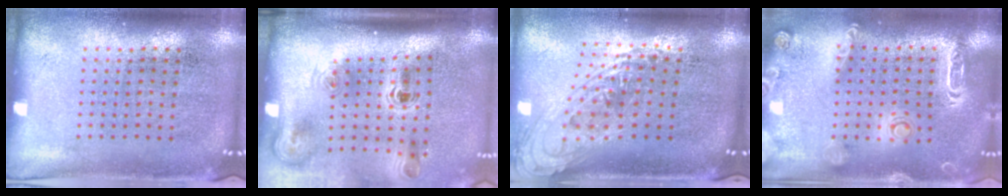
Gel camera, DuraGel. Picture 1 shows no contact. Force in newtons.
{"total": 2.3, "press": 1.5, "slide": 1.7}
{"total": 1.5, "press": 1.3, "slide": 0.7}
{"total": 2.1, "press": 2.0, "slide": 0.6}